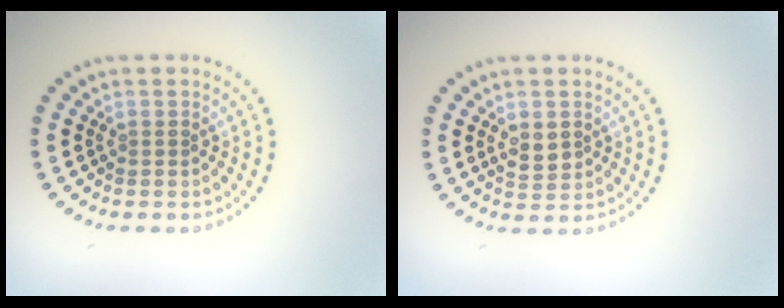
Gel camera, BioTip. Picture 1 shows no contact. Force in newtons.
{"total": 1.9, "press": 1.8, "slide": 0.5}